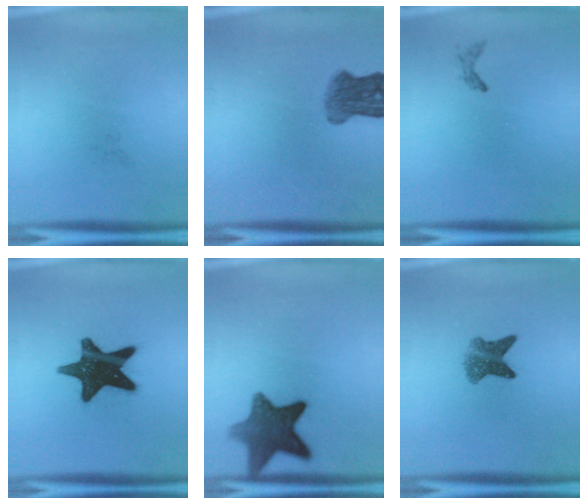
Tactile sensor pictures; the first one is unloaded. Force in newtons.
{"total": 5.7}
{"total": 0.7}
{"total": 16.8}
{"total": 11.1}
{"total": 4.8}